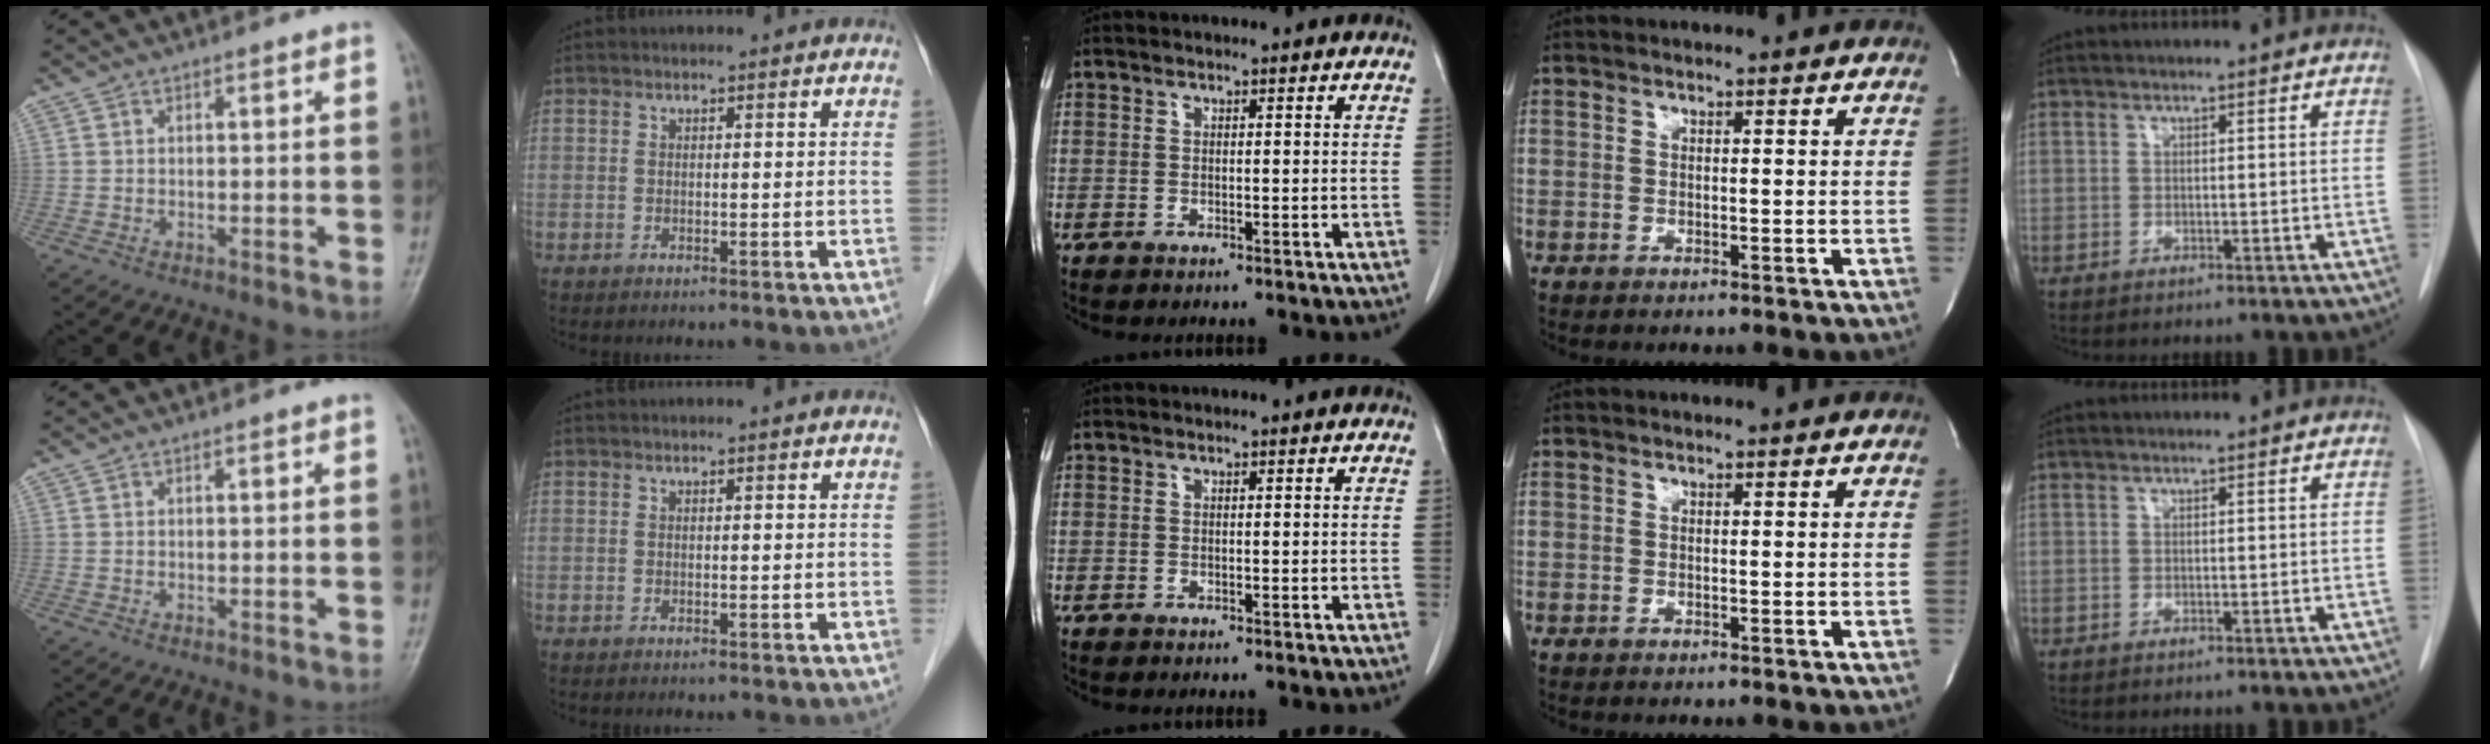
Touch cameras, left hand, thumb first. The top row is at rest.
{}